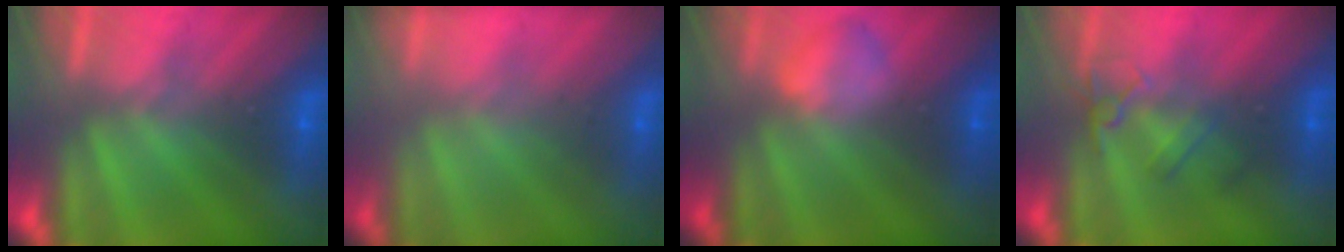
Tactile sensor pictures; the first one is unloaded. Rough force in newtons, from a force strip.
{"total": 1.6}
{"total": 2.3}
{"total": 2.4}